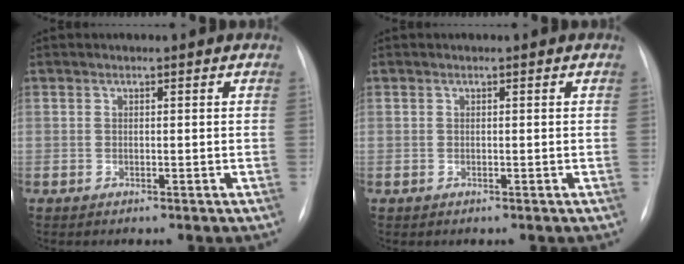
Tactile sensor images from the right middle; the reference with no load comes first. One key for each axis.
{"total": 0.0}